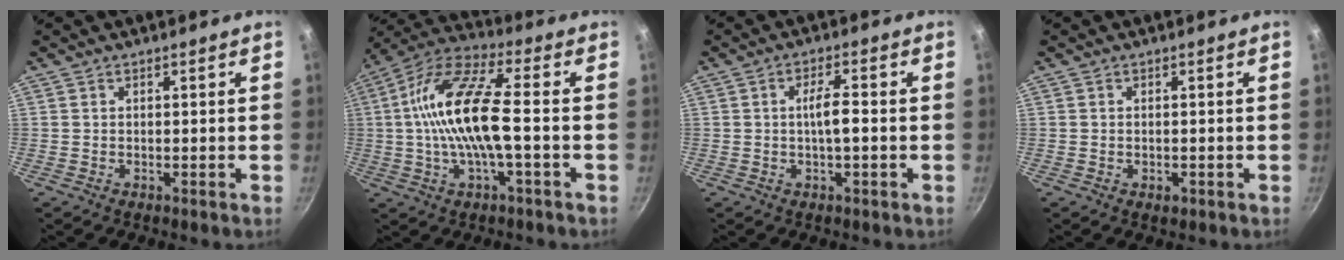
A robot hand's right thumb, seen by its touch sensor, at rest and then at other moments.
{"total": 16.0, "force": [-0.8, 4.7, 15.3], "torque": [-0.293, 0.034, -0.028]}
{"total": 4.3, "force": [-0.4, 0.7, 4.2], "torque": [-0.078, 0.012, -0.009]}
{"total": 1.2, "force": [-0.5, 0.7, 0.9], "torque": [-0.013, 0.000, -0.008]}